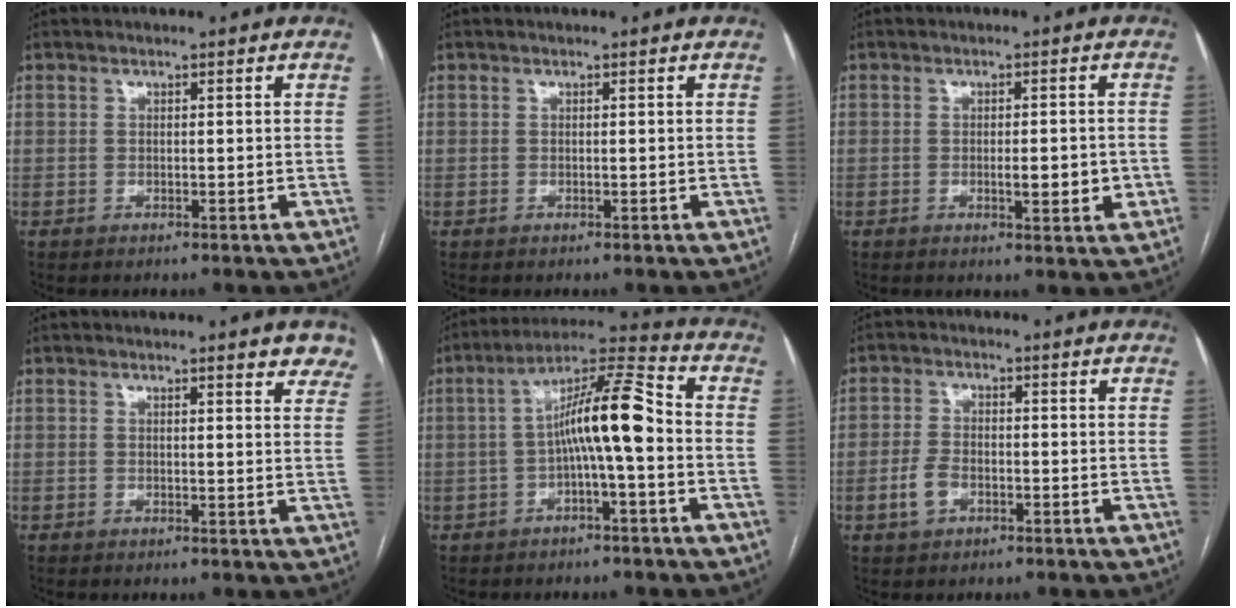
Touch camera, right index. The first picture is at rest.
{"total": 0.0}
{"total": 4.3, "force": [-1.0, 1.1, 4.1], "torque": [-0.060, -0.002, -0.009]}
{"total": 5.0, "force": [4.2, 1.1, 2.4], "torque": [-0.013, -0.011, 0.029]}
{"total": 10.6, "force": [-1.2, 1.0, 10.5], "torque": [-0.182, 0.033, -0.024]}
{"total": 3.9, "force": [-1.7, 2.3, 2.6], "torque": [-0.058, 0.005, -0.030]}